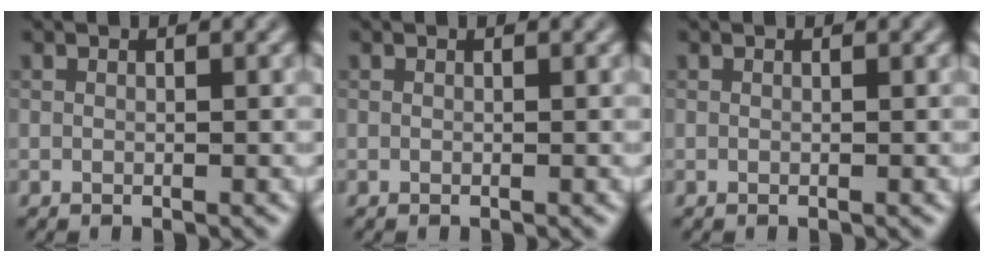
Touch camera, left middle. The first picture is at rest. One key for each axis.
{"total": 0.0}
{"total": 0.0}